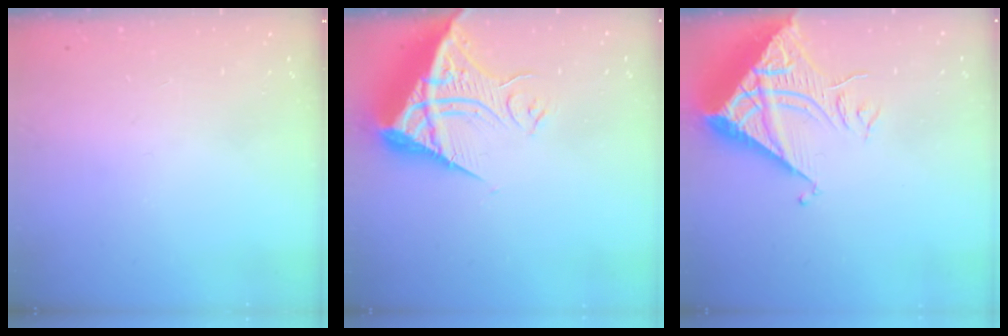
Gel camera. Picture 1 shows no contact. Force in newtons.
{"total": 13.2, "press": 13.1, "slide": 1.2}
{"total": 11.2, "press": 11.2, "slide": 0.9}